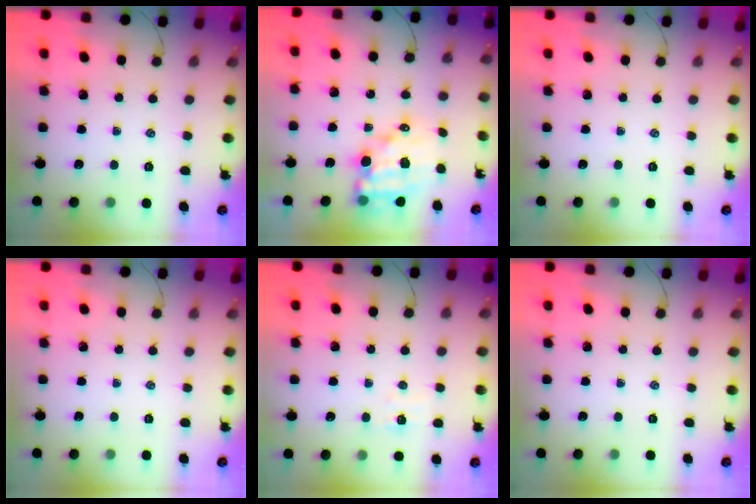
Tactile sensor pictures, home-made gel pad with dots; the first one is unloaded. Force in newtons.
{"total": 12.5, "press": 11.9, "slide": 3.6}
{"total": 0.0}
{"total": 0.0}
{"total": 4.6, "press": 4.5, "slide": 1.0}
{"total": 0.0}